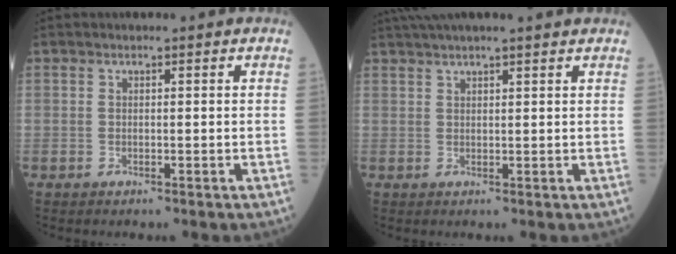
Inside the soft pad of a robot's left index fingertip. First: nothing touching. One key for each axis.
{"total": 8.9, "fx": 7.8, "fy": 0.0, "fz": 4.4, "tx": -0.069, "ty": 0.034, "tz": 0.104}